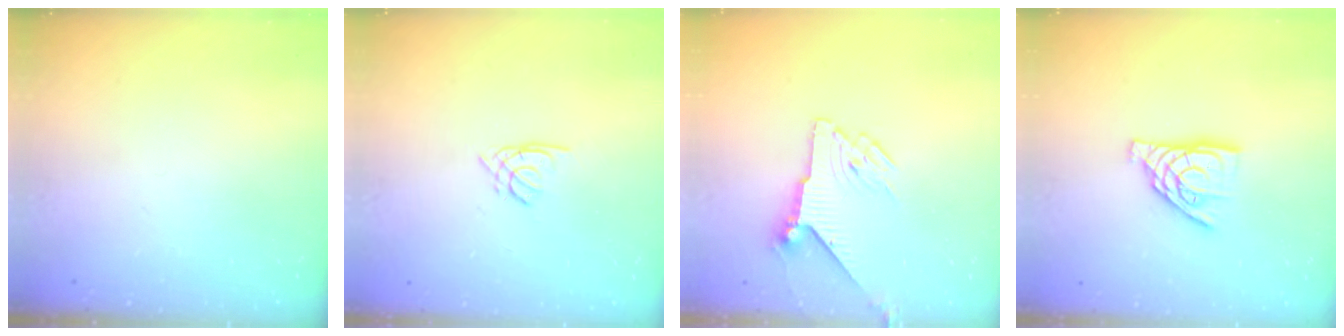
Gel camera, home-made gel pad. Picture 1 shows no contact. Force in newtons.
{"total": 1.3, "press": 1.3, "slide": 0.4}
{"total": 7.0, "press": 7.0, "slide": 0.3}
{"total": 10.8, "press": 10.8, "slide": 0.8}